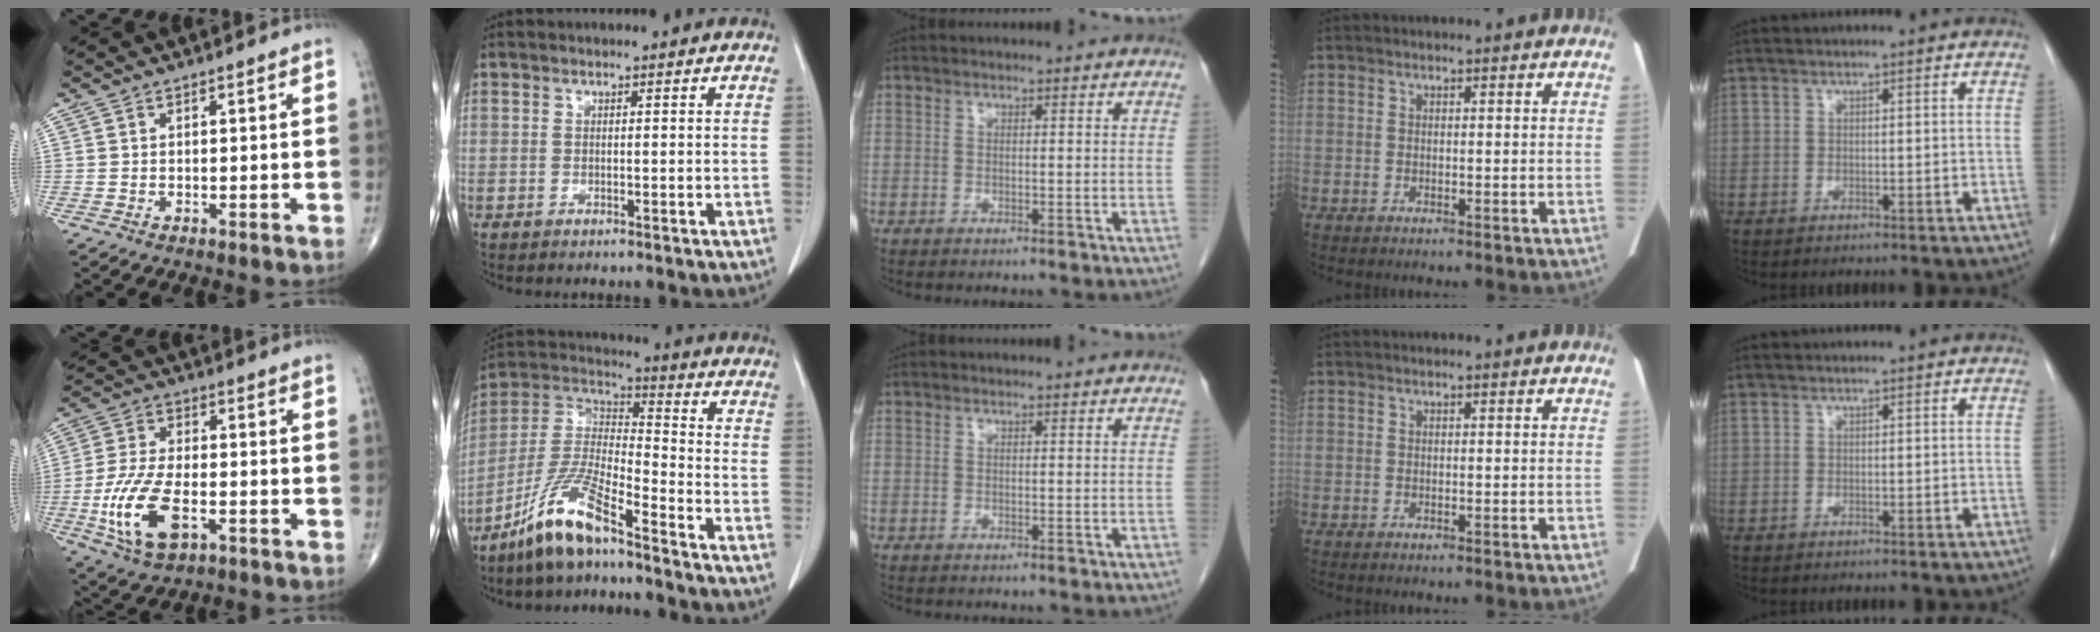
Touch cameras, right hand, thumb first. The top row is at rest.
{"thumb": {"total": 13.0, "force": [-4.0, 6.3, 10.6], "torque": [-0.221, 0.007, -0.070]}, "index": {"total": 12.0, "force": [-8.7, 1.8, 8.1], "torque": [-0.176, -0.005, -0.171]}}